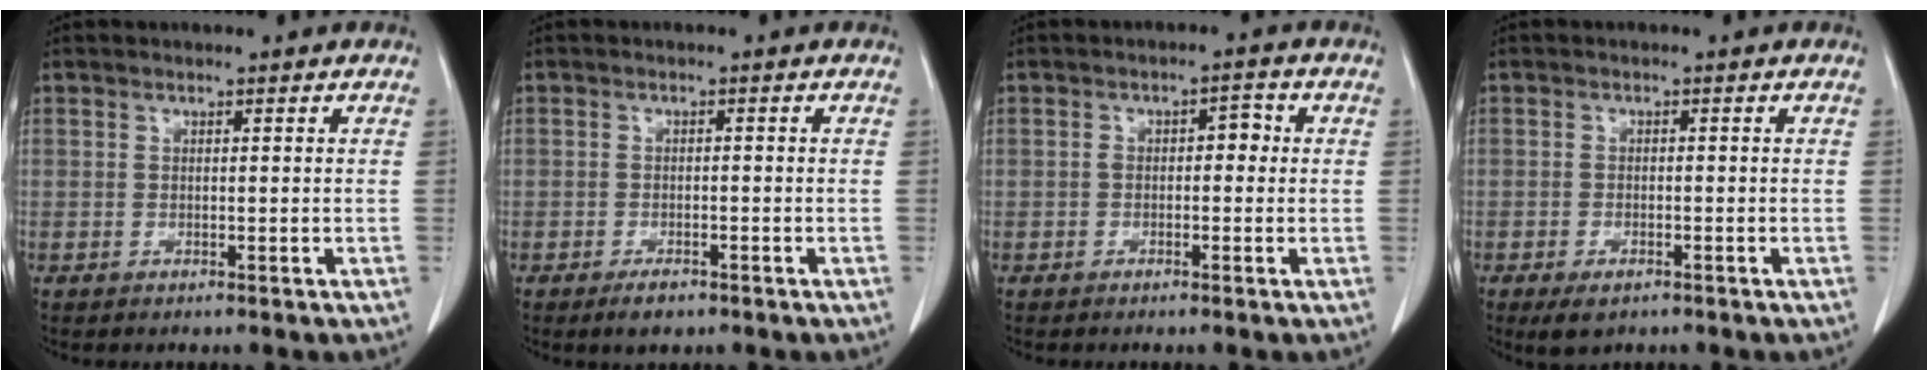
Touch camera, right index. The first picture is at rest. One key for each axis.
{"total": 2.6, "fx": -1.8, "fy": 1.2, "fz": 1.4, "tx": -0.024, "ty": -0.001, "tz": -0.024}
{"total": 2.8, "fx": 0.0, "fy": 1.5, "fz": 2.4, "tx": -0.035, "ty": 0.018, "tz": 0.001}
{"total": 3.3, "fx": -2.1, "fy": 1.4, "fz": 2.1, "tx": -0.038, "ty": -0.005, "tz": -0.027}